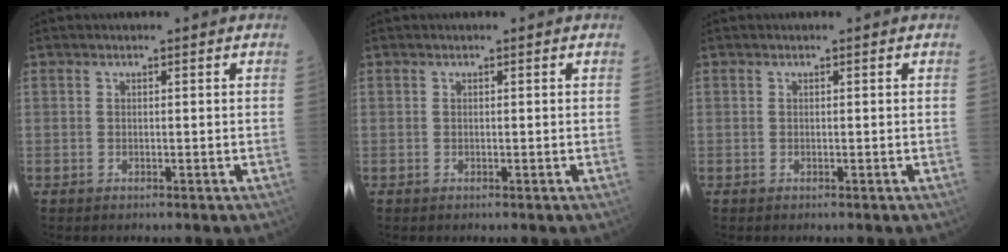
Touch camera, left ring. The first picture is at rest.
{"total": 0.0}
{"total": 0.0}